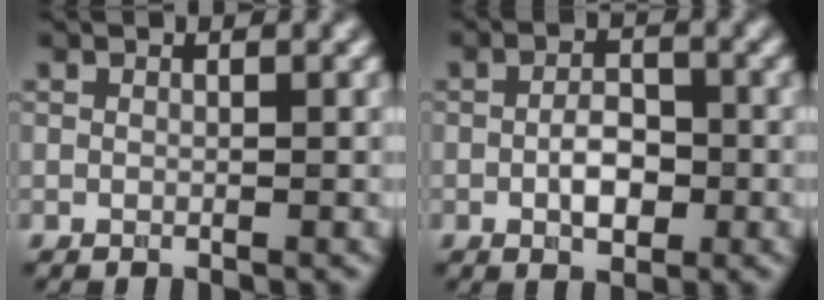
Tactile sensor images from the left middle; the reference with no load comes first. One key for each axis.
{"total": 3.4, "fx": -0.7, "fy": 1.8, "fz": 2.7, "tx": -0.049, "ty": 0.001, "tz": -0.013}